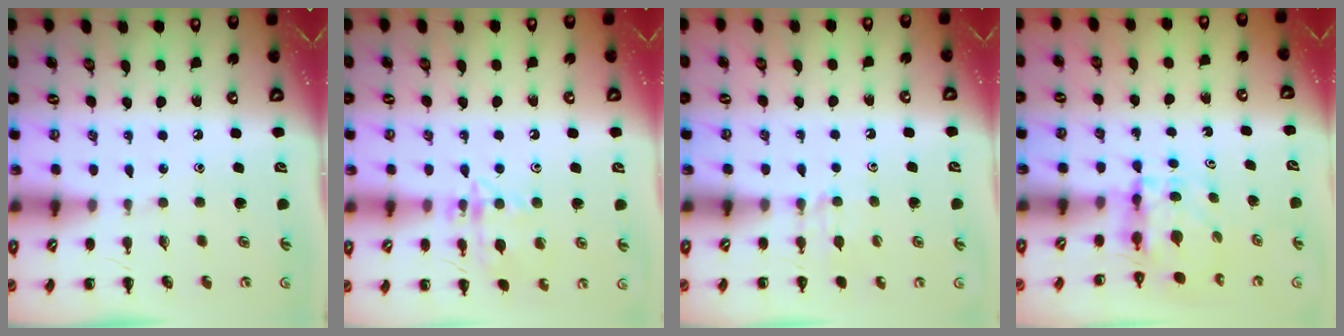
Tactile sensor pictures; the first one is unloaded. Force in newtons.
{"total": 13.8, "press": 13.7, "slide": 0.9}
{"total": 4.8, "press": 4.6, "slide": 1.6}
{"total": 3.9, "press": 3.9, "slide": 0.3}